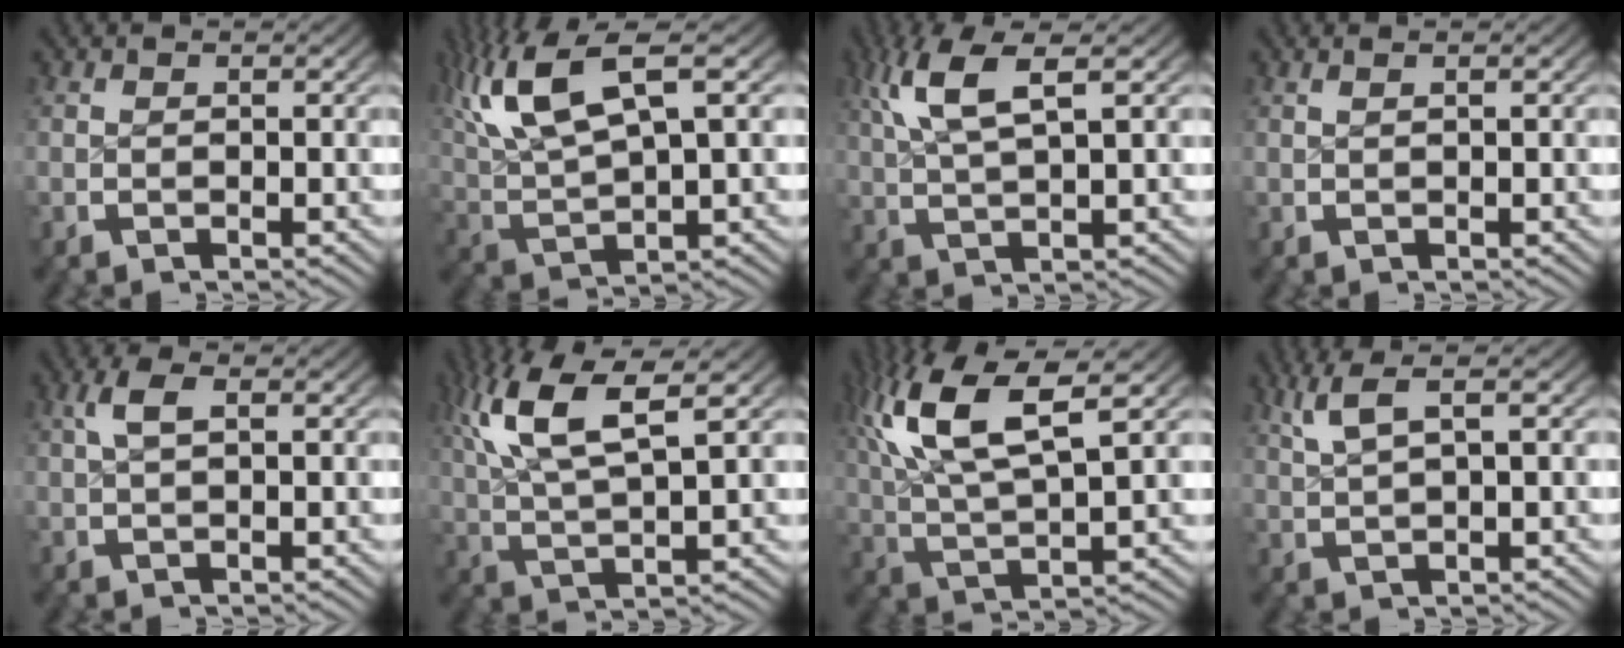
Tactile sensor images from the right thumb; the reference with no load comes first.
{"total": 9.3, "force": [2.7, 5.5, 7.0], "torque": [-0.154, -0.006, 0.052]}
{"total": 5.8, "force": [2.6, 2.1, 4.7], "torque": [-0.097, 0.006, 0.054]}
{"total": 0.7, "force": [0.3, -0.2, 0.5], "torque": [-0.010, 0.002, 0.009]}
{"total": 2.3, "force": [1.0, 0.8, 1.9], "torque": [-0.041, 0.006, 0.020]}
{"total": 8.0, "force": [3.1, 3.9, 6.3], "torque": [-0.131, -0.002, 0.058]}
{"total": 9.7, "force": [3.3, 4.9, 7.7], "torque": [-0.160, -0.006, 0.059]}
{"total": 3.9, "force": [2.2, 1.1, 3.0], "torque": [-0.054, 0.010, 0.045]}